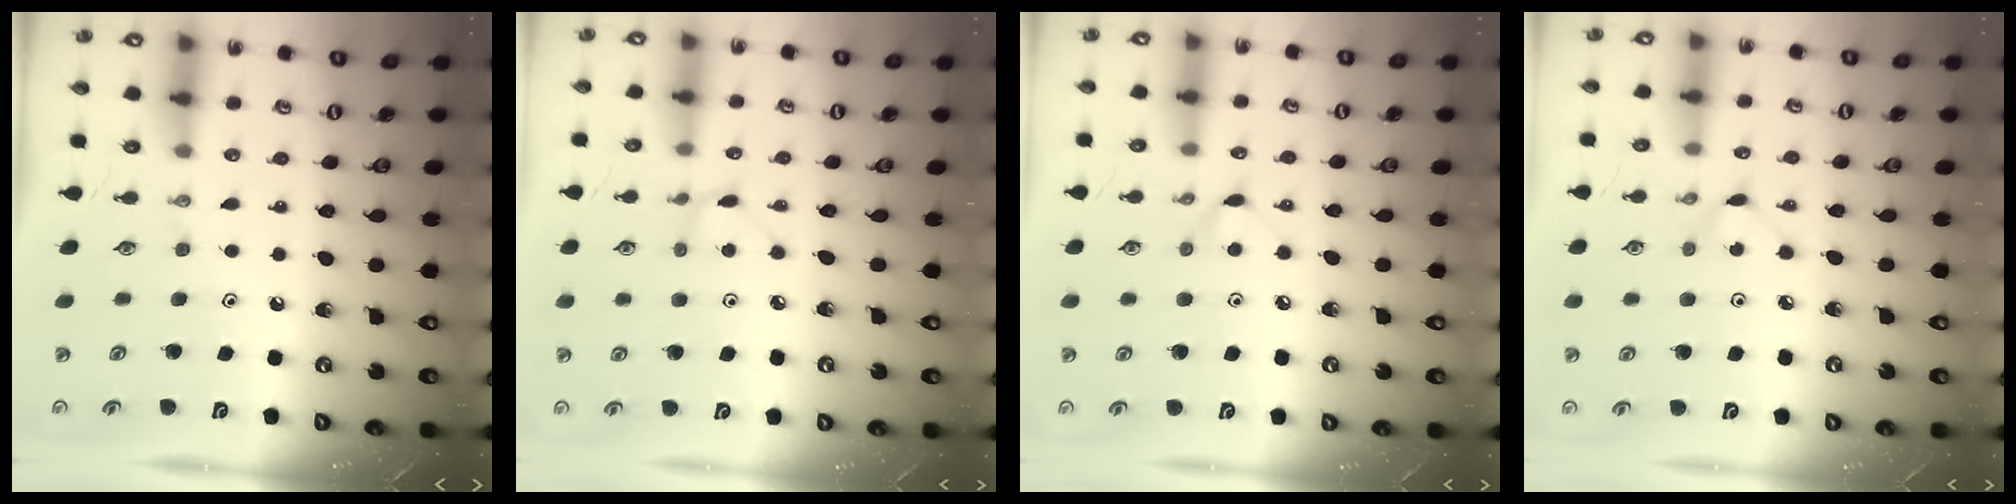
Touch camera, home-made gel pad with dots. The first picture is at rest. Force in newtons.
{"total": 2.6, "press": 2.6, "slide": 0.3}
{"total": 5.6, "press": 5.5, "slide": 0.7}
{"total": 3.5, "press": 3.4, "slide": 0.5}